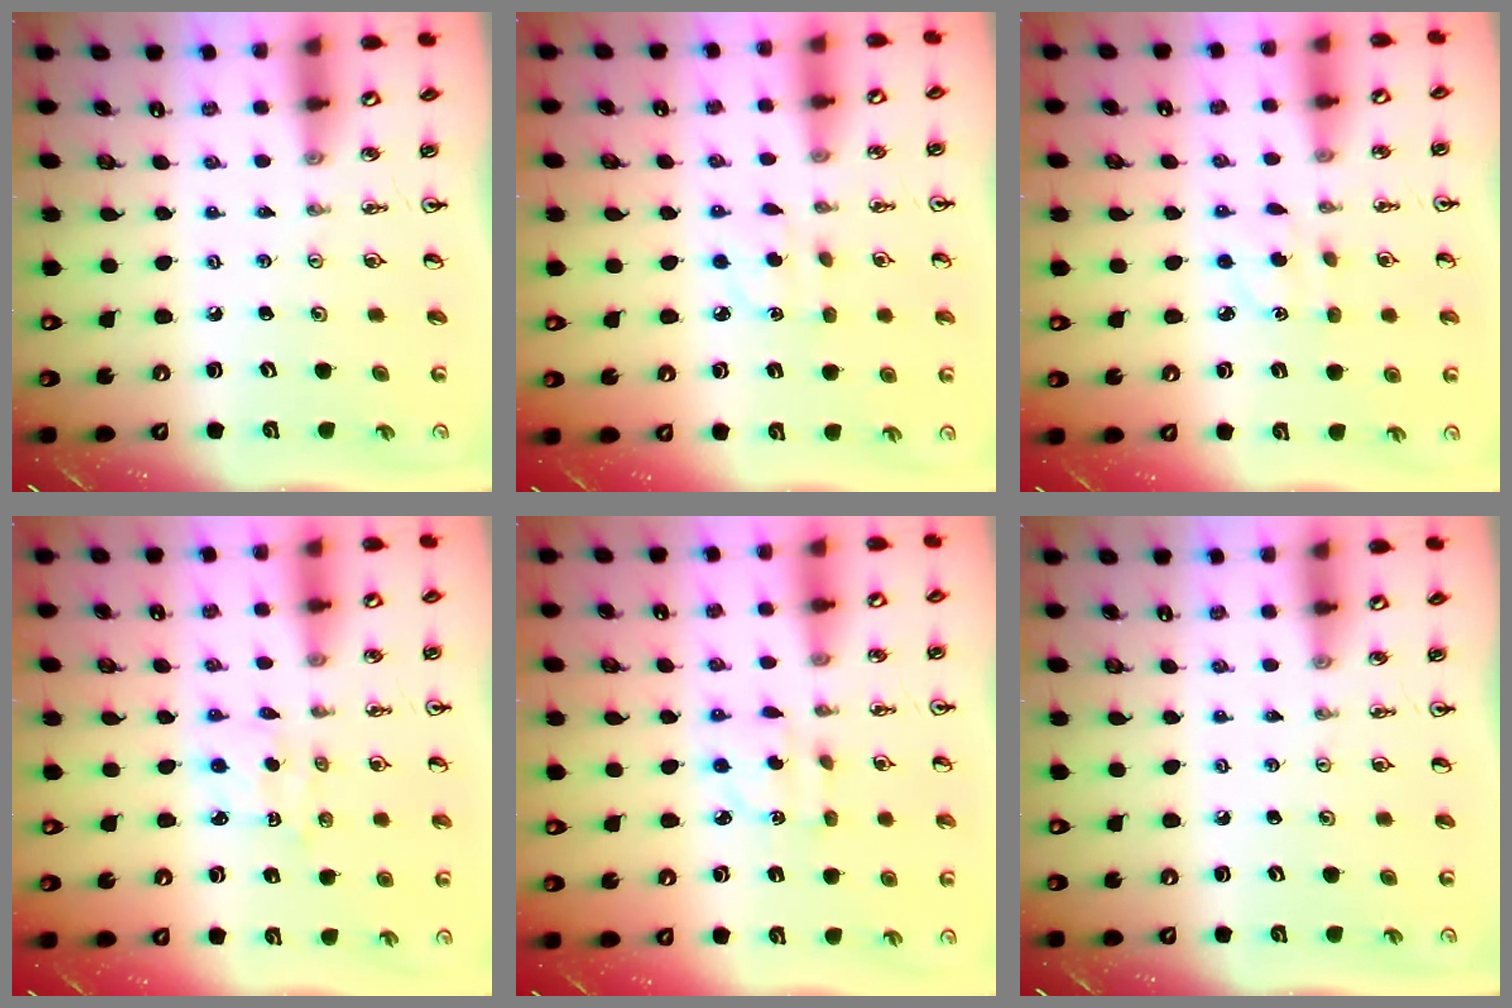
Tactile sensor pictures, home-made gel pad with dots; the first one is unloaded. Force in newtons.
{"total": 4.4, "press": 4.4, "slide": 0.5}
{"total": 3.0, "press": 2.9, "slide": 0.8}
{"total": 1.8, "press": 1.6, "slide": 0.6}
{"total": 2.7, "press": 2.7, "slide": 0.2}
{"total": 0.0}